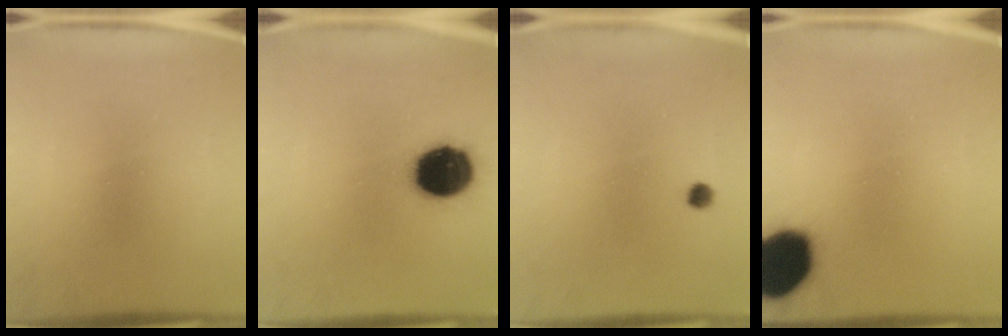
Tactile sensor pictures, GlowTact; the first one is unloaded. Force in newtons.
{"total": 17.0}
{"total": 1.3}
{"total": 19.0}